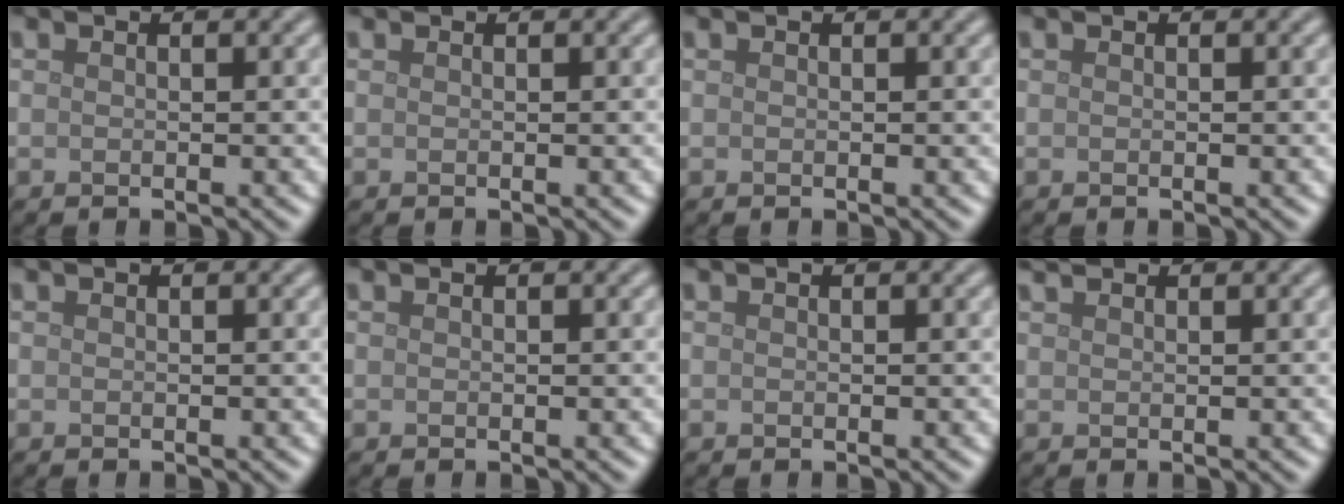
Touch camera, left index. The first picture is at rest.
{"total": 0.0}
{"total": 0.0}
{"total": 0.0}
{"total": 0.0}
{"total": 0.0}
{"total": 0.0}
{"total": 1.1, "force": [1.0, 0.3, 0.3], "torque": [-0.009, 0.004, 0.020]}